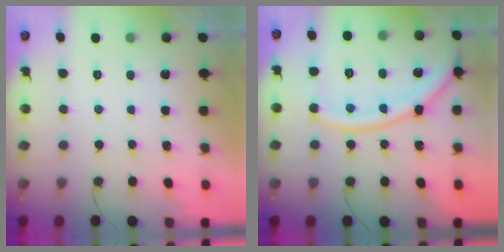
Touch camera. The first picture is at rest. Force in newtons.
{"total": 15.7, "press": 15.6, "slide": 2.0}